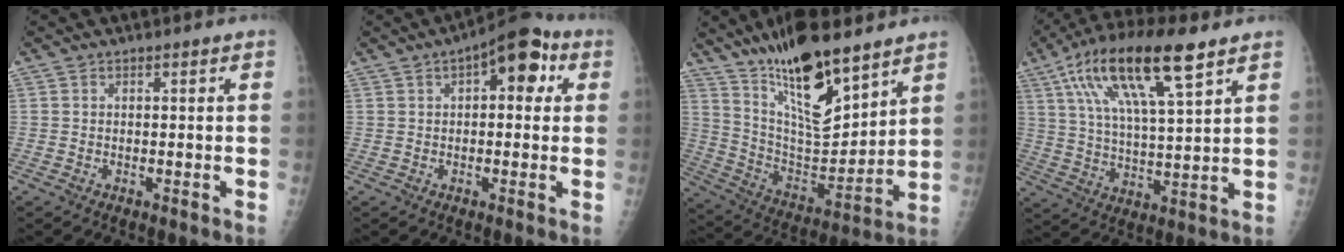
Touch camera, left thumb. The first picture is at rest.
{"total": 9.7, "force": [3.3, 4.8, 7.7], "torque": [-0.070, 0.018, 0.033]}
{"total": 20.2, "force": [14.1, 5.9, 13.2], "torque": [-0.195, -0.081, 0.256]}
{"total": 18.0, "force": [9.4, 4.6, 14.7], "torque": [-0.265, -0.014, 0.172]}